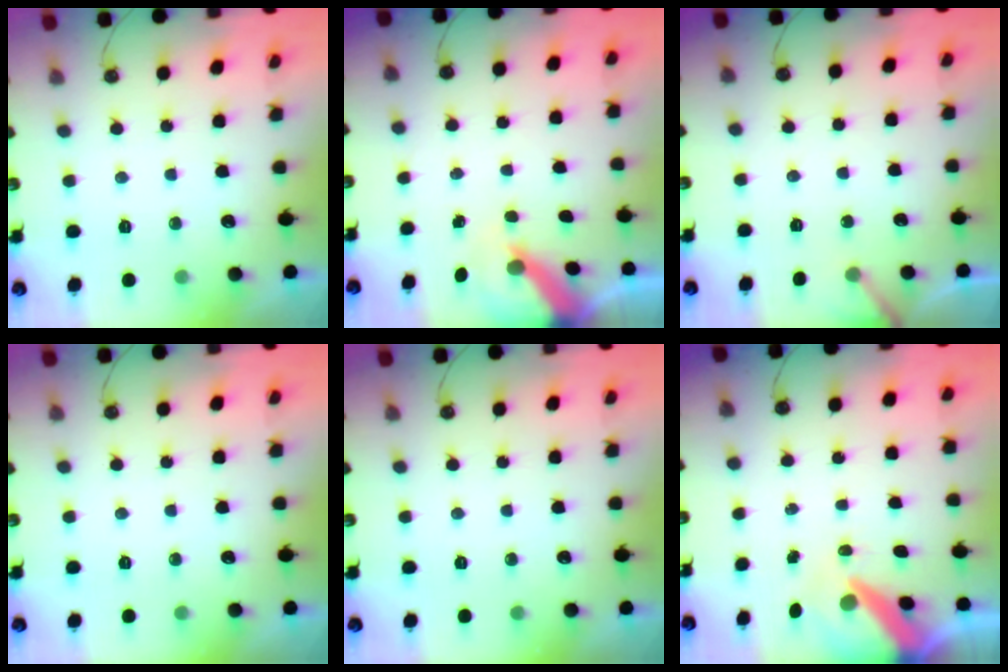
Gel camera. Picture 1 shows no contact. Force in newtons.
{"total": 6.1, "press": 6.0, "slide": 0.5}
{"total": 2.8, "press": 2.8, "slide": 0.2}
{"total": 0.0}
{"total": 0.0}
{"total": 10.1, "press": 10.0, "slide": 1.3}